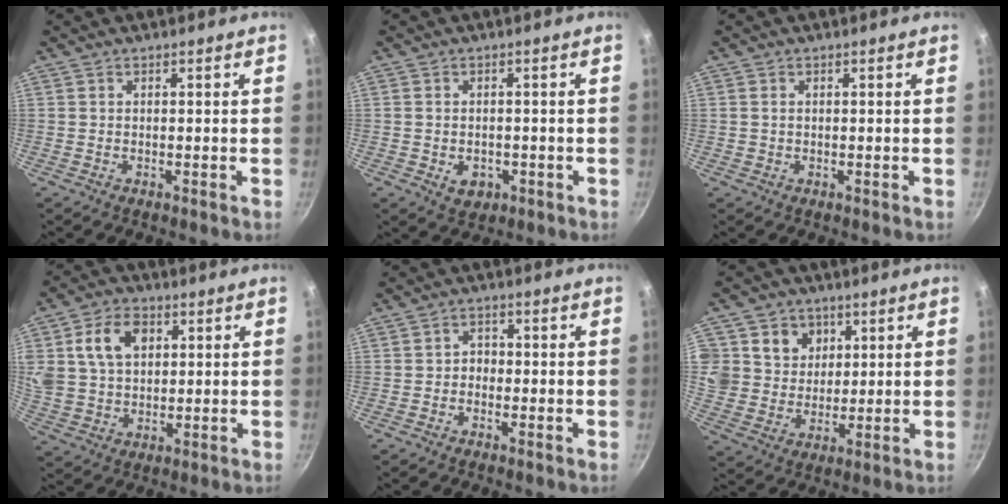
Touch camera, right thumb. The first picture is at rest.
{"total": 3.8, "force": [-1.2, 2.9, 2.2], "torque": [-0.025, 0.005, -0.008]}
{"total": 0.8, "force": [0.1, 0.7, 0.4], "torque": [-0.006, 0.003, 0.002]}
{"total": 12.2, "force": [3.7, 8.9, 7.5], "torque": [-0.124, 0.002, 0.067]}
{"total": 2.4, "force": [-0.7, 1.9, 1.1], "torque": [-0.005, 0.014, -0.017]}
{"total": 10.9, "force": [3.8, 9.7, 3.1], "torque": [-0.027, -0.011, 0.068]}